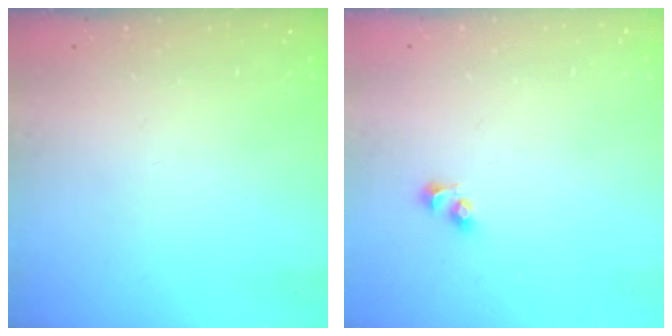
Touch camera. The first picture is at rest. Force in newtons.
{"total": 2.7, "press": 2.5, "slide": 1.2}